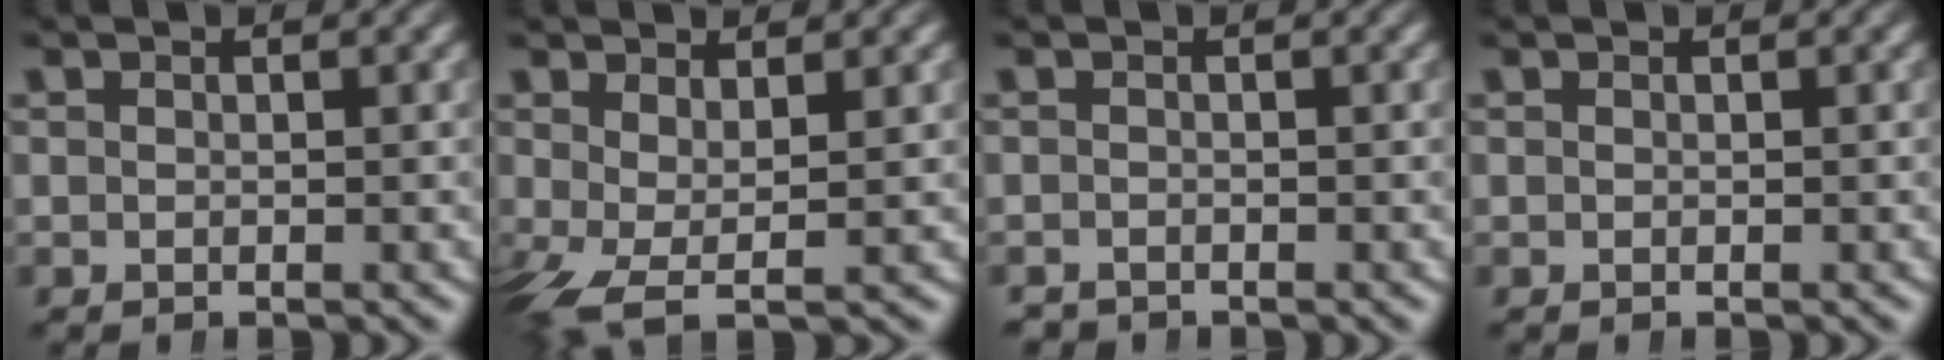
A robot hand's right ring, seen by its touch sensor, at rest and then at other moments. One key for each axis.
{"total": 4.8, "fx": -2.5, "fy": 2.3, "fz": 3.3, "tx": -0.089, "ty": -0.045, "tz": -0.019}
{"total": 1.1, "fx": -1.1, "fy": 0.1, "fz": -0.3, "tx": 0.001, "ty": -0.016, "tz": -0.012}
{"total": 0.0}